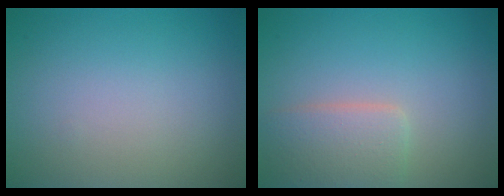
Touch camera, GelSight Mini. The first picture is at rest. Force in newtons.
{"total": 3.2, "press": 3.2, "slide": 0.1}